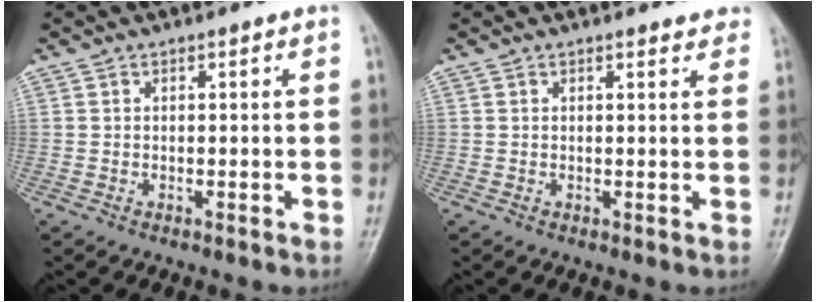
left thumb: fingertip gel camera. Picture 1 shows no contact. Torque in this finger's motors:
{"motor_torque": [-0.15, -0.08, 0.15, 0.12, -0.03]}